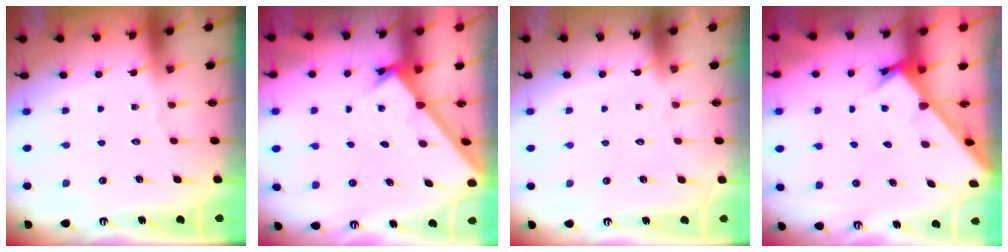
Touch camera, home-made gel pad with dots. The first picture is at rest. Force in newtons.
{"total": 1.6, "press": 1.6, "slide": 0.1}
{"total": 1.6, "press": 1.6, "slide": 0.1}
{"total": 2.3, "press": 2.3, "slide": 0.2}